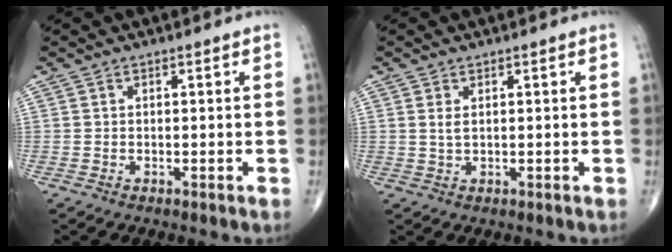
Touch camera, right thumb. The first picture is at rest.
{"total": 1.7, "force": [0.6, 0.8, 1.3], "torque": [-0.027, 0.000, 0.018]}